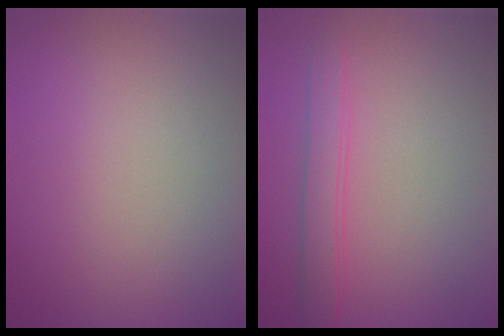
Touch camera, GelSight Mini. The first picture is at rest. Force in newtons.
{"total": 2.5, "press": 2.5, "slide": 0.2}